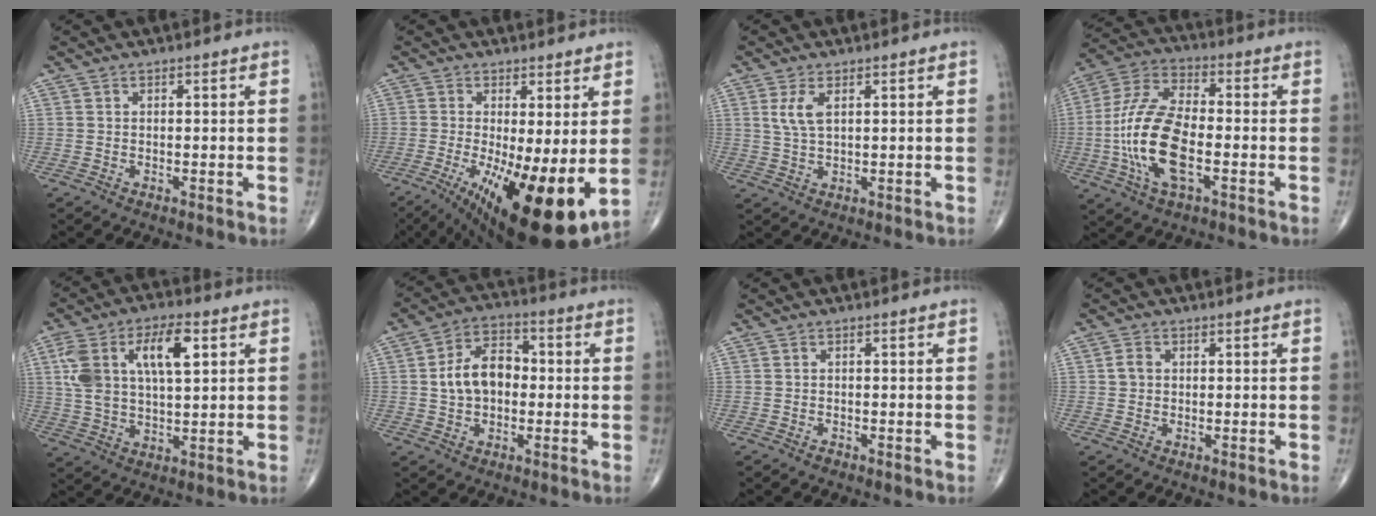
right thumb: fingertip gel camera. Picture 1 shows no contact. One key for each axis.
{"total": 17.3, "fx": -3.0, "fy": 5.1, "fz": 16.2, "tx": -0.247, "ty": -0.028, "tz": -0.026}
{"total": 4.0, "fx": 1.4, "fy": 1.7, "fz": 3.3, "tx": -0.072, "ty": -0.002, "tz": 0.034}
{"total": 16.7, "fx": -3.4, "fy": 7.4, "fz": 14.6, "tx": -0.309, "ty": 0.021, "tz": -0.068}
{"total": 14.7, "fx": 4.5, "fy": 6.8, "fz": 12.2, "tx": -0.227, "ty": 0.009, "tz": 0.085}
{"total": 9.9, "fx": 0.1, "fy": 6.7, "fz": 7.3, "tx": -0.113, "ty": 0.025, "tz": -0.007}
{"total": 0.7, "fx": -0.5, "fy": 0.4, "fz": 0.2, "tx": -0.004, "ty": 0.002, "tz": -0.011}
{"total": 2.0, "fx": 0.2, "fy": 1.7, "fz": 1.1, "tx": -0.016, "ty": 0.005, "tz": 0.003}